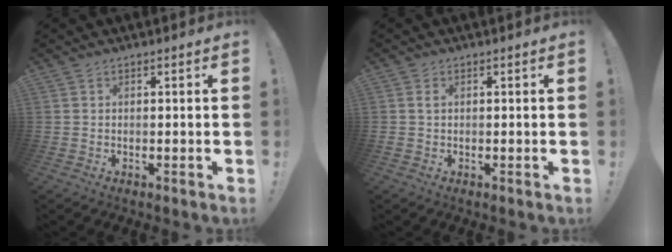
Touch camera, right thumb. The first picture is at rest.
{"total": 0.9, "force": [0.3, 0.5, 0.7], "torque": [-0.008, 0.000, 0.003]}